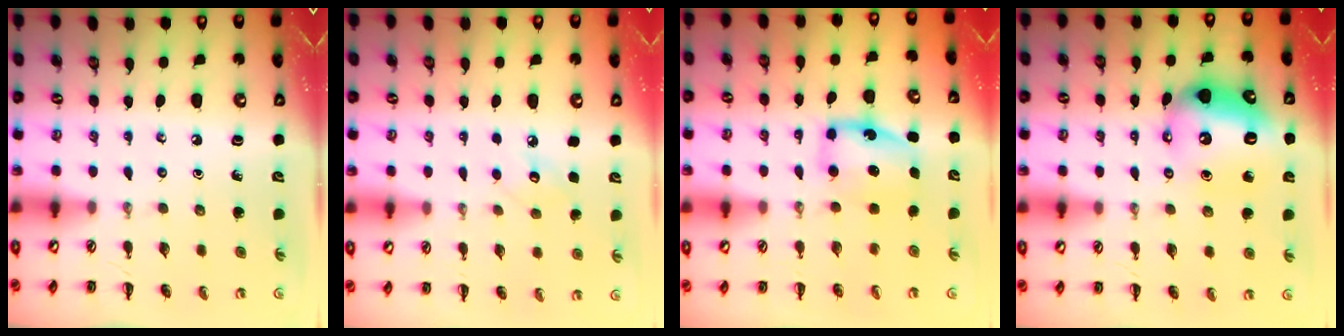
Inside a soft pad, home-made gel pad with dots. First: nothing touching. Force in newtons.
{"total": 7.5, "press": 7.2, "slide": 1.8}
{"total": 6.3, "press": 6.2, "slide": 1.0}
{"total": 11.6, "press": 11.6, "slide": 1.2}